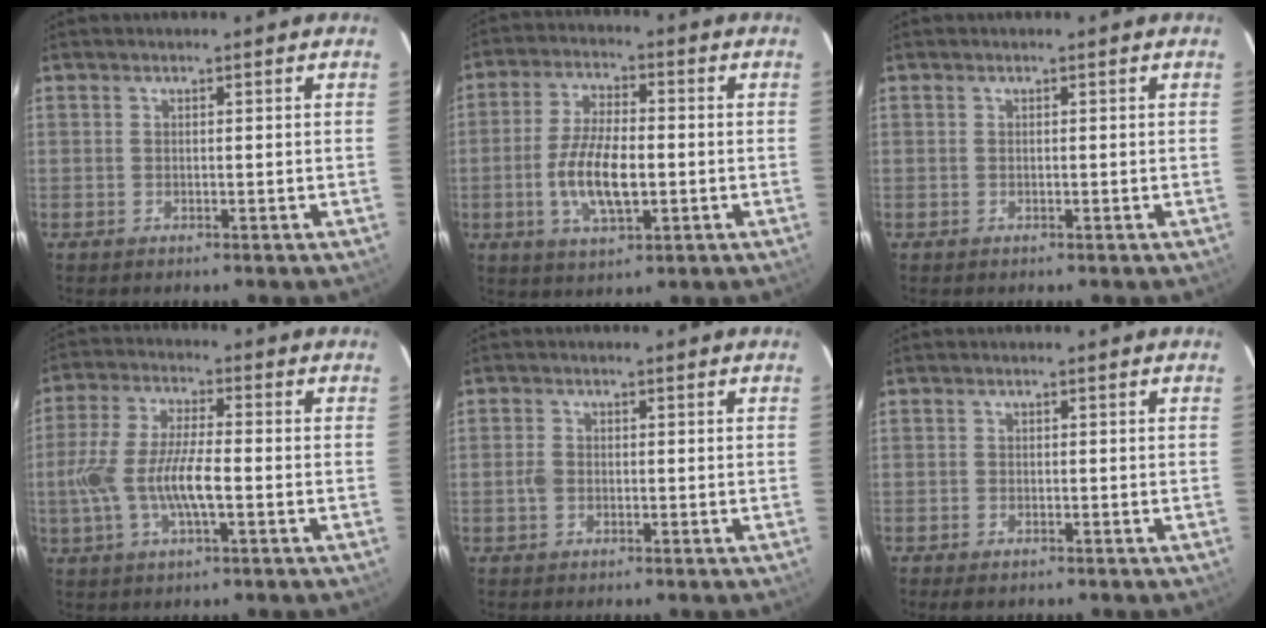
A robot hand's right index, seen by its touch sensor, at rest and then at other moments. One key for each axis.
{"total": 10.5, "fx": -2.1, "fy": 4.2, "fz": 9.4, "tx": -0.188, "ty": -0.003, "tz": -0.037}
{"total": 0.0}
{"total": 11.2, "fx": -2.5, "fy": 3.2, "fz": 10.4, "tx": -0.219, "ty": -0.002, "tz": -0.050}
{"total": 2.0, "fx": -0.6, "fy": 1.6, "fz": 1.1, "tx": -0.025, "ty": 0.004, "tz": -0.012}
{"total": 1.8, "fx": -1.3, "fy": 0.9, "fz": 0.9, "tx": -0.019, "ty": -0.004, "tz": -0.024}